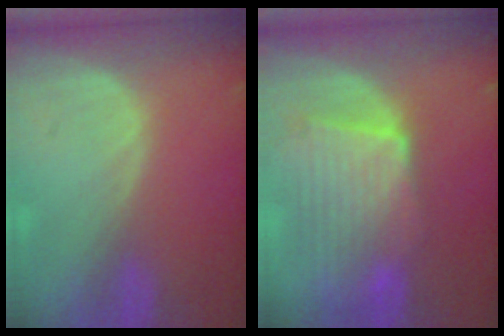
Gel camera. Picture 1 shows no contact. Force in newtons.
{"total": 9.8, "press": 8.8, "slide": 4.3}